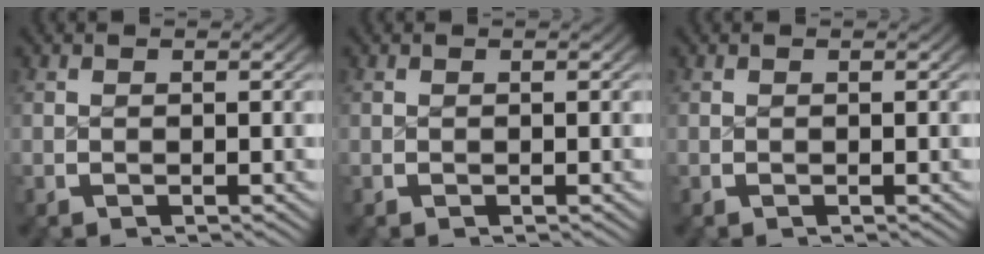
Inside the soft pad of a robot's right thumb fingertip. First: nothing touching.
{"total": 0.0}
{"total": 0.0}